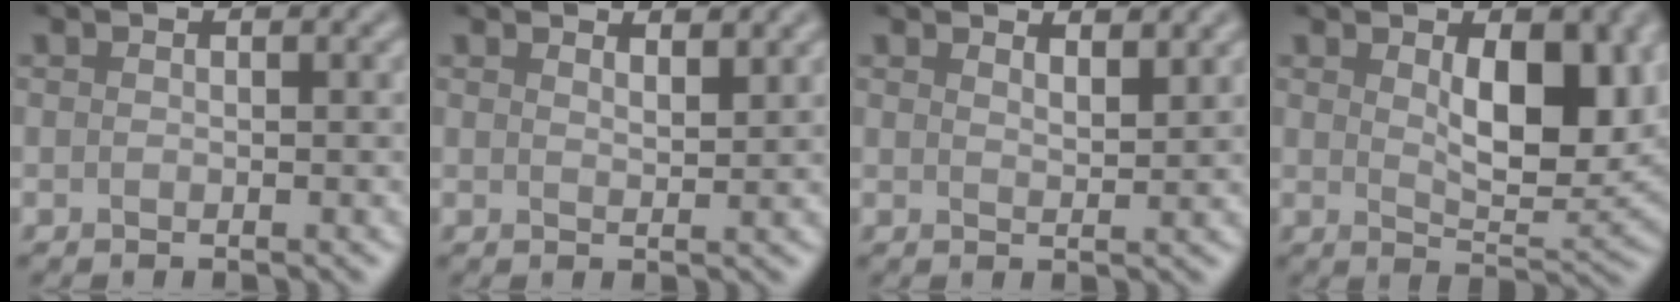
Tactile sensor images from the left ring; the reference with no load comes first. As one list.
[{"total": 2.0, "force": [1.8, 0.4, 0.8], "torque": [-0.008, 0.001, 0.028]}, {"total": 2.3, "force": [2.1, 0.5, 1.0], "torque": [-0.008, 0.001, 0.034]}, {"total": 7.2, "force": [1.8, 3.2, 6.2], "torque": [-0.097, -0.008, 0.037]}]